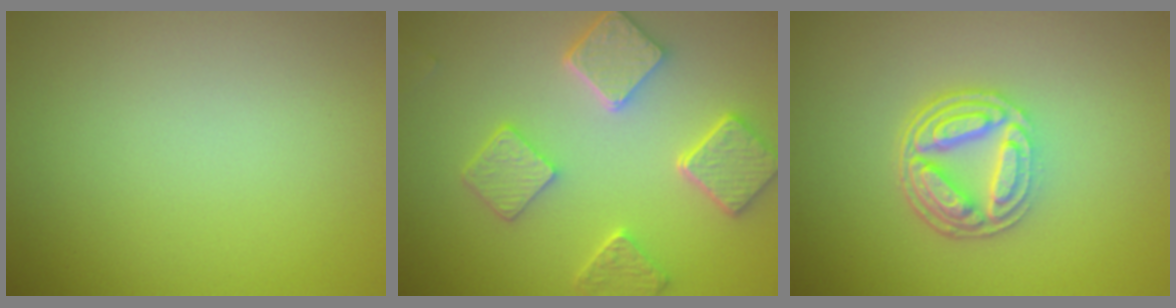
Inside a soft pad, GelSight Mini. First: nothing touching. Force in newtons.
{"total": 5.4, "press": 4.5, "slide": 2.9}
{"total": 5.1, "press": 3.8, "slide": 3.4}